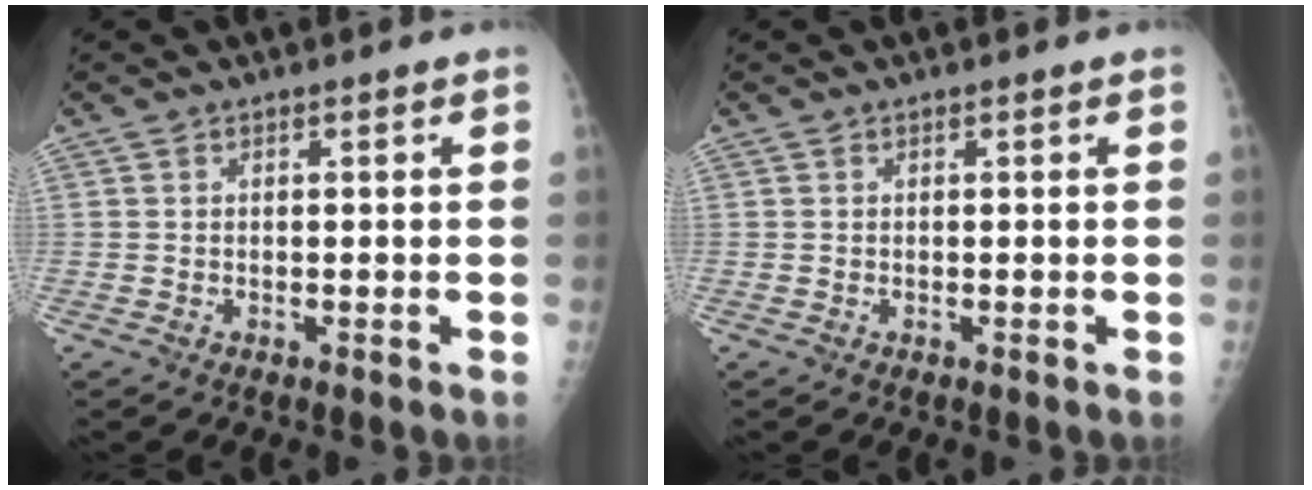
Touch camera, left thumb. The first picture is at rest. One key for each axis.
{"total": 0.0}